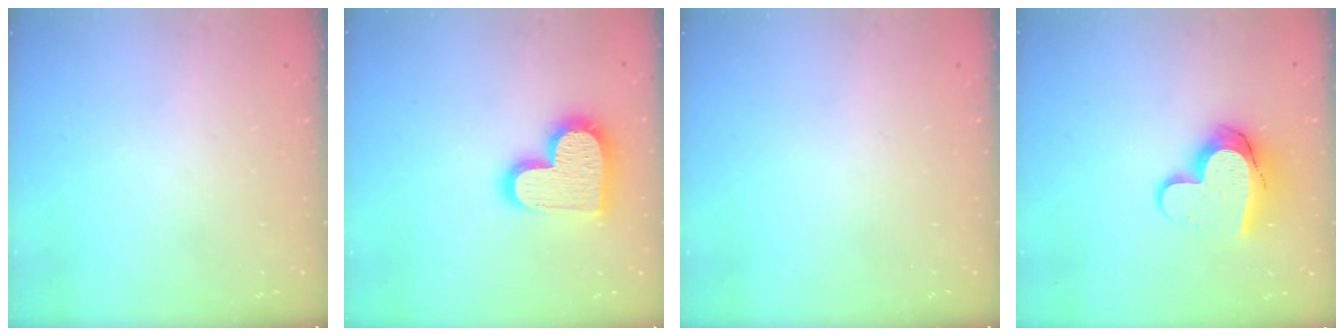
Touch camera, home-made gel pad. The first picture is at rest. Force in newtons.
{"total": 17.6, "press": 17.6, "slide": 1.3}
{"total": 0.0}
{"total": 12.2, "press": 12.2, "slide": 0.9}